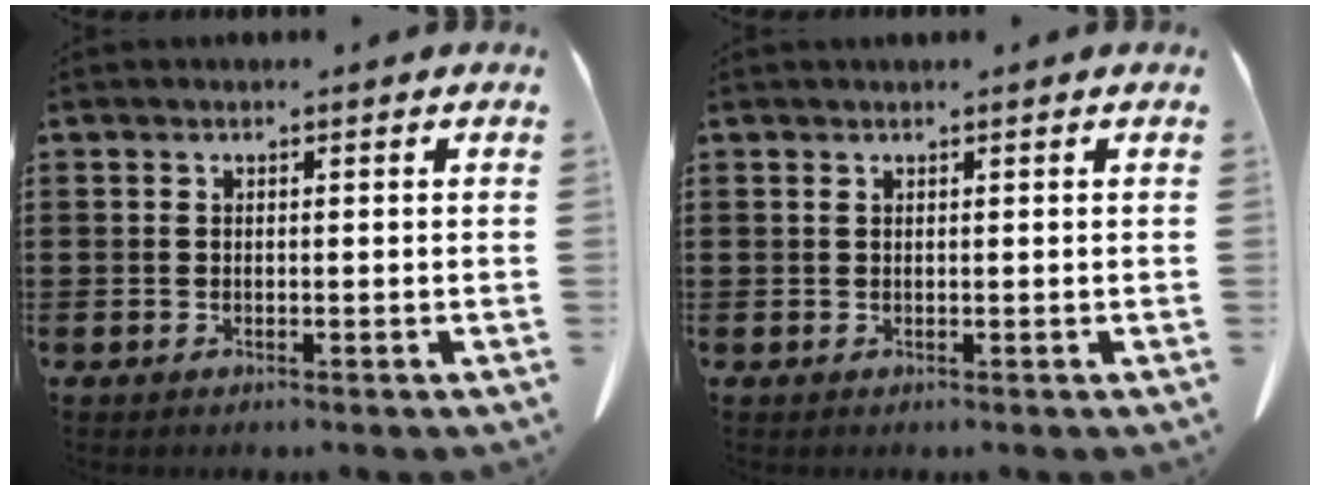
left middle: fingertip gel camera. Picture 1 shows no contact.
{"total": 0.6, "force": [0.5, 0.0, 0.4], "torque": [-0.010, -0.001, 0.010]}